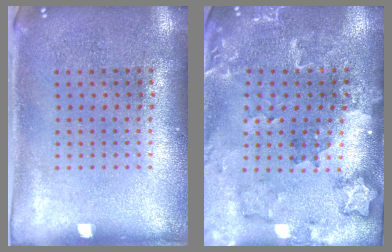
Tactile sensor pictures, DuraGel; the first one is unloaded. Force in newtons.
{"total": 1.8, "press": 1.8, "slide": 0.2}